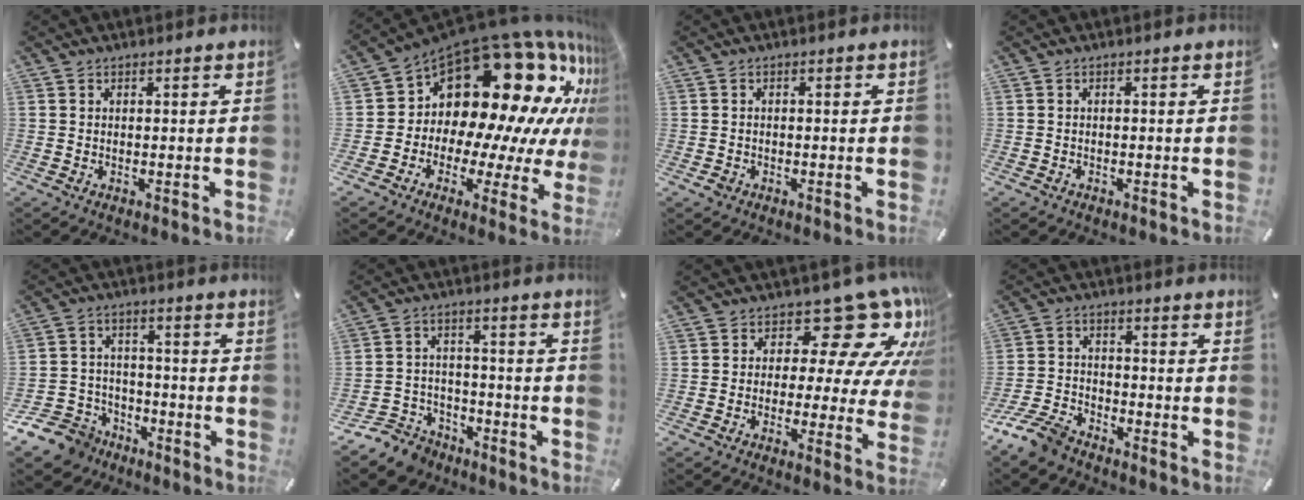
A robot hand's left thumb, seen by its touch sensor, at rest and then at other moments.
{"total": 22.2, "force": [12.3, 12.5, 13.6], "torque": [-0.196, -0.144, 0.227]}
{"total": 1.3, "force": [-0.7, 1.0, 0.3], "torque": [-0.005, 0.004, -0.015]}
{"total": 0.5, "force": [-0.4, 0.3, 0.0], "torque": [0.000, 0.003, -0.010]}
{"total": 11.3, "force": [-7.6, 7.9, 2.8], "torque": [-0.063, 0.054, -0.135]}
{"total": 9.5, "force": [-7.3, 5.7, 2.1], "torque": [-0.039, 0.048, -0.135]}
{"total": 18.4, "force": [10.1, 8.6, 12.7], "torque": [-0.164, -0.077, 0.164]}
{"total": 9.0, "force": [-7.7, 3.4, 3.2], "torque": [-0.071, 0.033, -0.148]}